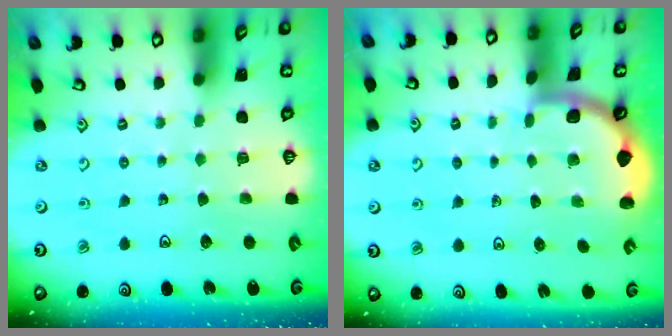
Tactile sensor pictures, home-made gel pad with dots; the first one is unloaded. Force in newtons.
{"total": 1.8, "press": 1.8, "slide": 0.1}